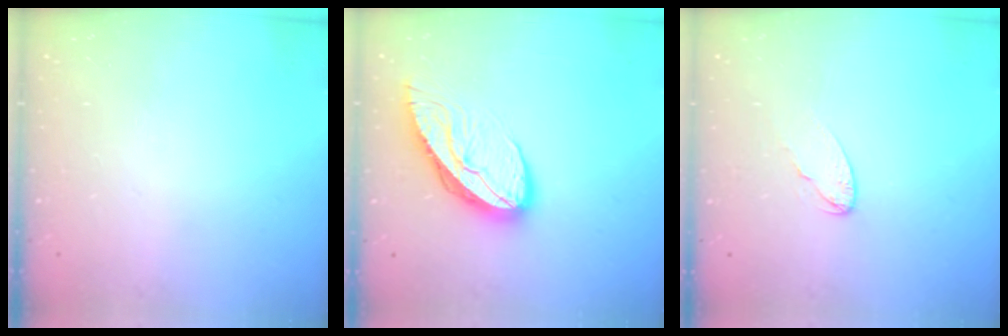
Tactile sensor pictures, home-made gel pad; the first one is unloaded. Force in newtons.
{"total": 10.9, "press": 10.8, "slide": 1.2}
{"total": 4.1, "press": 4.1, "slide": 0.2}